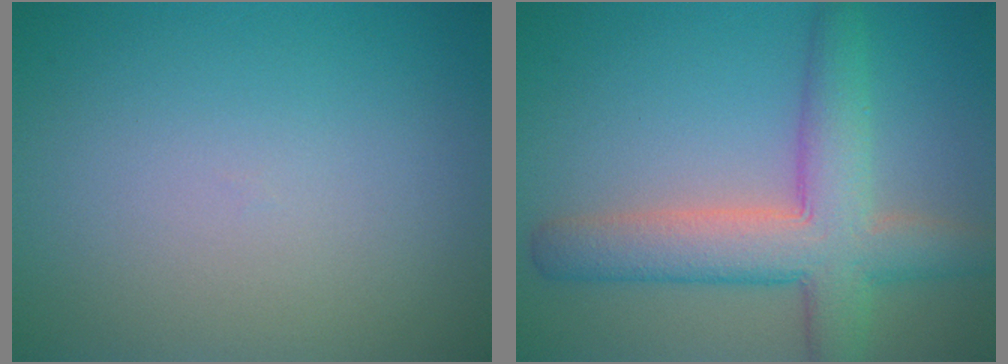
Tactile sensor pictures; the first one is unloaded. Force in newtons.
{"total": 7.1, "press": 7.1, "slide": 0.3}